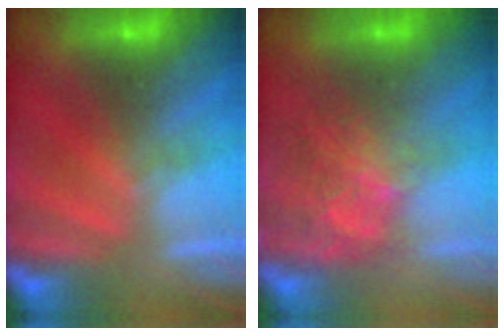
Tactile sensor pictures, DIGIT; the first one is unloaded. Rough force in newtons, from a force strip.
{"total": 3.4}